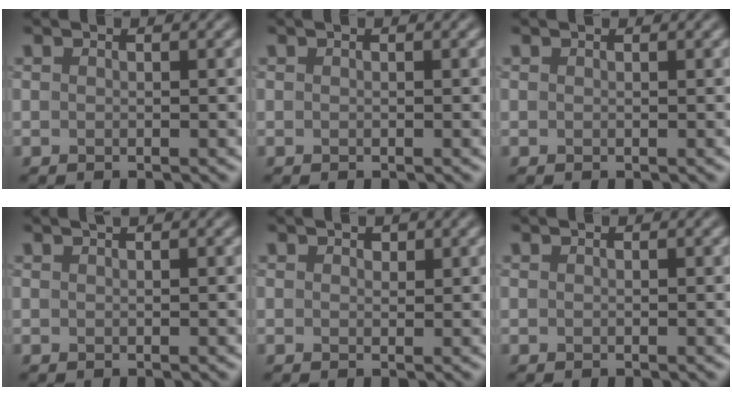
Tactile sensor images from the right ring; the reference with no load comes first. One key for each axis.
{"total": 0.0}
{"total": 0.0}
{"total": 0.9, "fx": 0.6, "fy": 0.2, "fz": 0.6, "tx": -0.004, "ty": 0.002, "tz": 0.006}
{"total": 0.7, "fx": 0.5, "fy": 0.4, "fz": 0.3, "tx": -0.002, "ty": -0.002, "tz": 0.008}
{"total": 0.0}